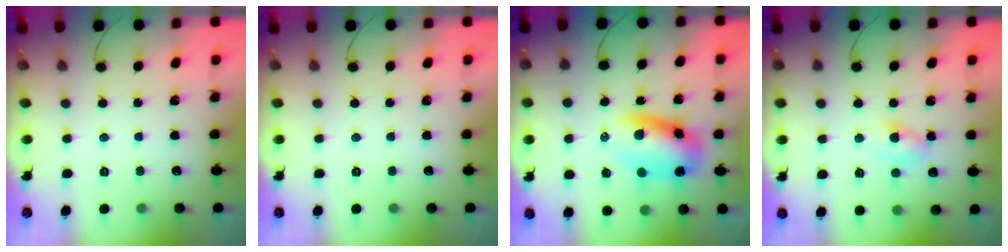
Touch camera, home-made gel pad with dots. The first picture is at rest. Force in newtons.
{"total": 0.0}
{"total": 9.2, "press": 8.9, "slide": 2.4}
{"total": 3.3, "press": 3.0, "slide": 1.3}